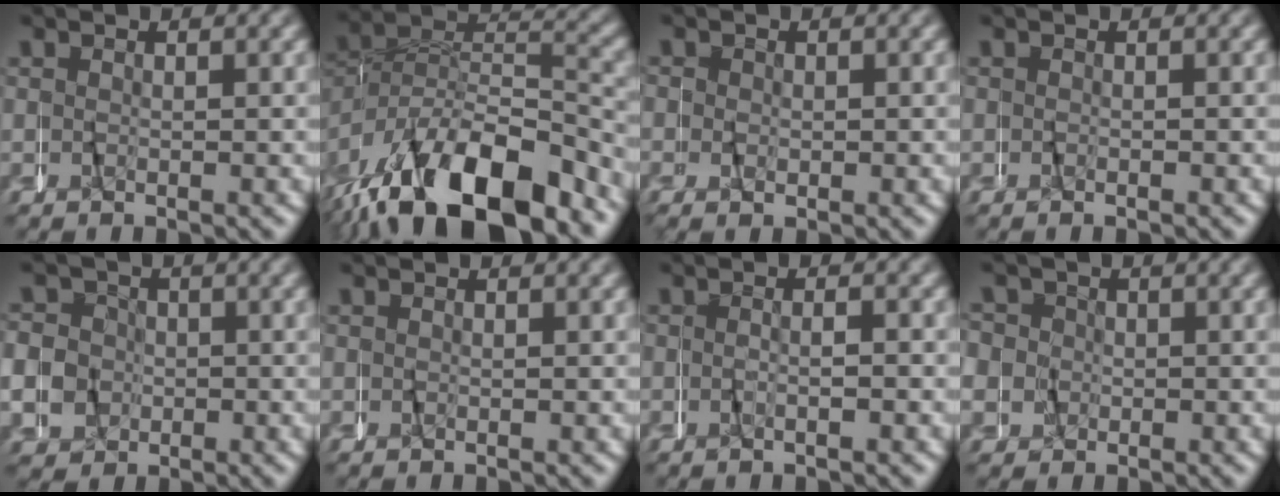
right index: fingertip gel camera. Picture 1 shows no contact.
{"total": 11.3, "force": [-6.3, 5.5, 7.6], "torque": [-0.138, -0.013, -0.095]}
{"total": 1.1, "force": [0.1, 0.8, 0.7], "torque": [-0.007, 0.001, 0.000]}
{"total": 0.7, "force": [-0.2, 0.6, 0.4], "torque": [-0.009, -0.003, -0.005]}
{"total": 6.7, "force": [0.4, 6.4, 1.9], "torque": [-0.043, 0.001, 0.000]}
{"total": 0.0}
{"total": 1.1, "force": [-1.0, -0.2, 0.5], "torque": [-0.010, 0.007, -0.021]}
{"total": 6.4, "force": [0.6, 6.1, 1.8], "torque": [-0.041, 0.001, 0.001]}